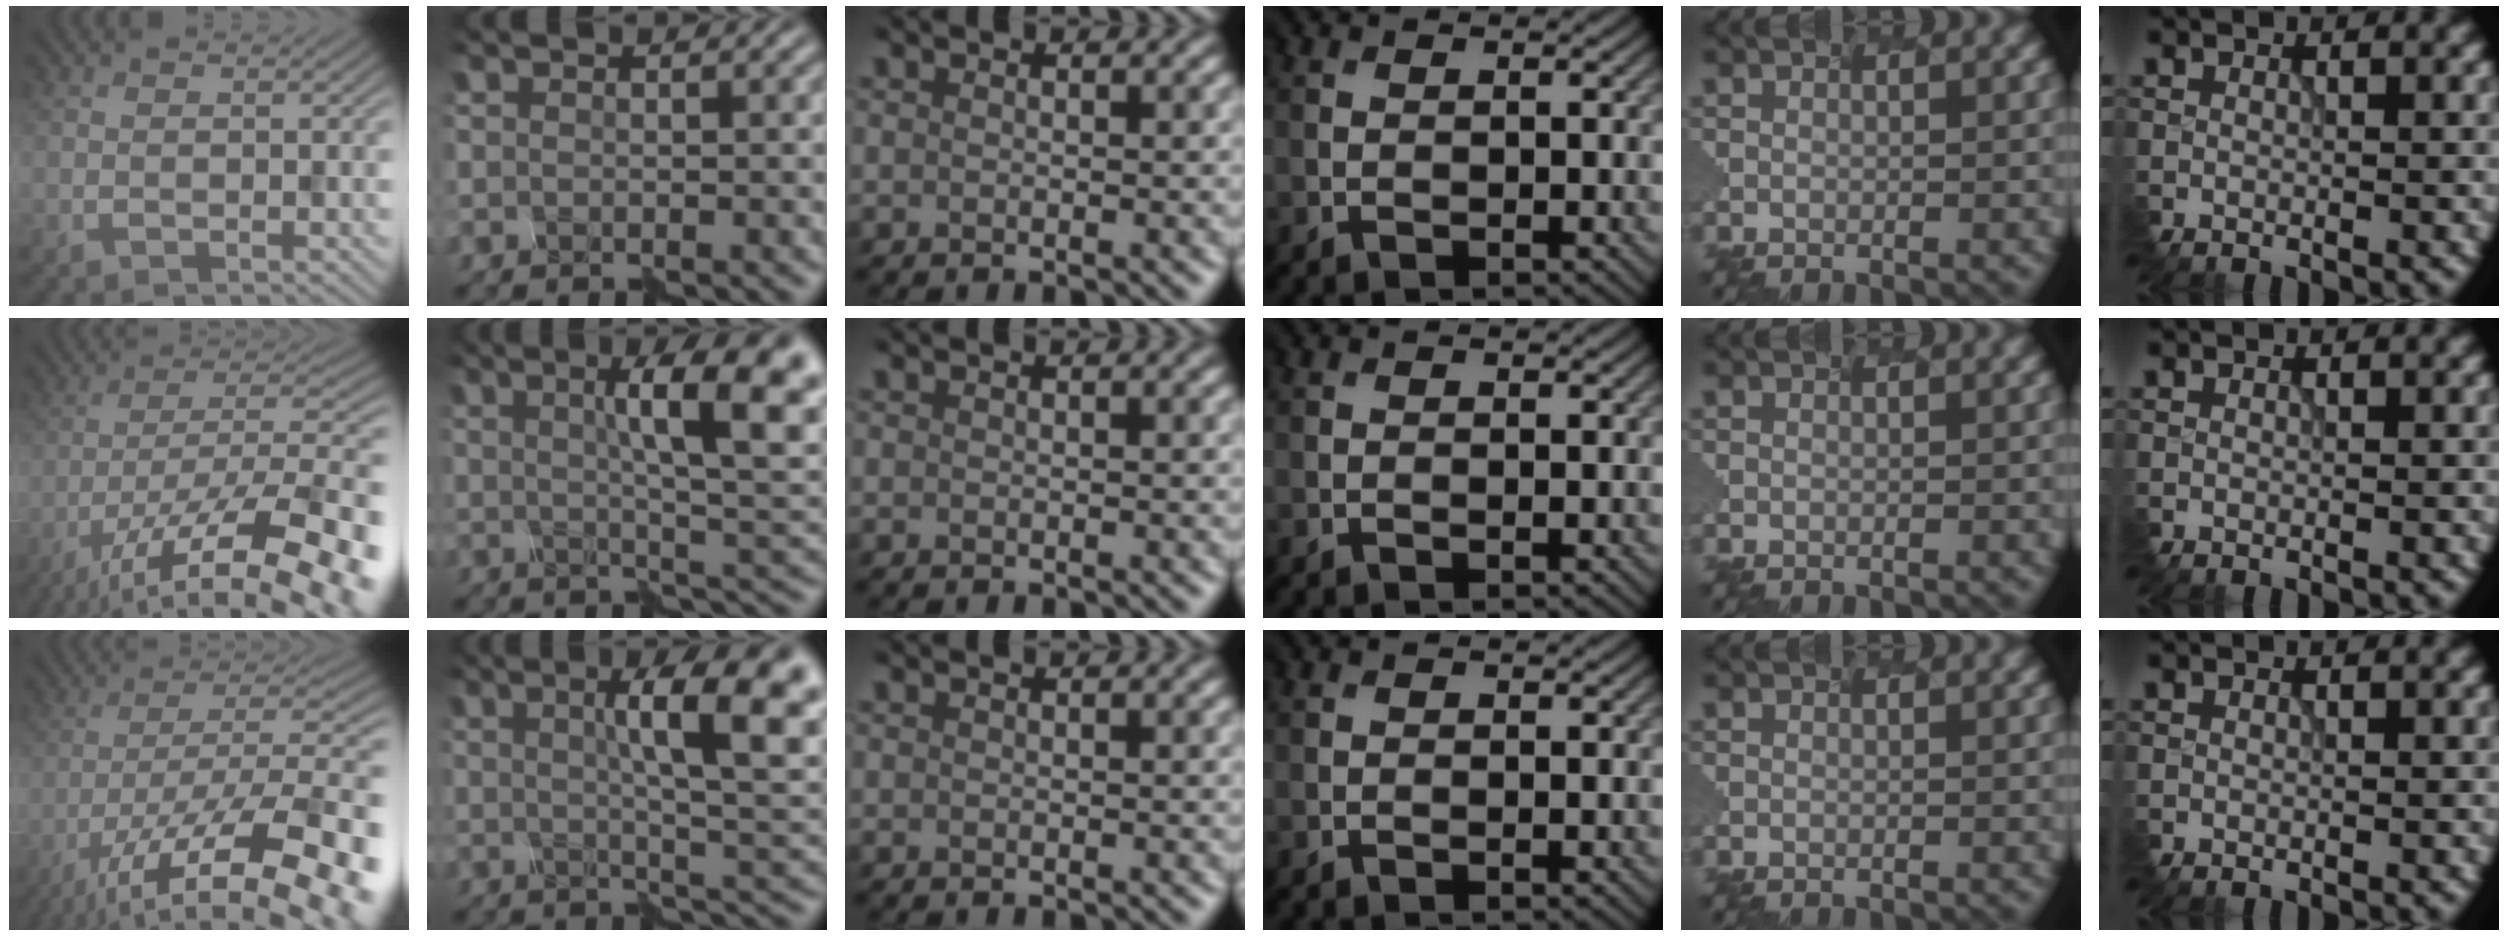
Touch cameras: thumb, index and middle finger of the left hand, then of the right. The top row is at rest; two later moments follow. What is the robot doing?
{"motion": "assemble", "object": "spray bottle"}